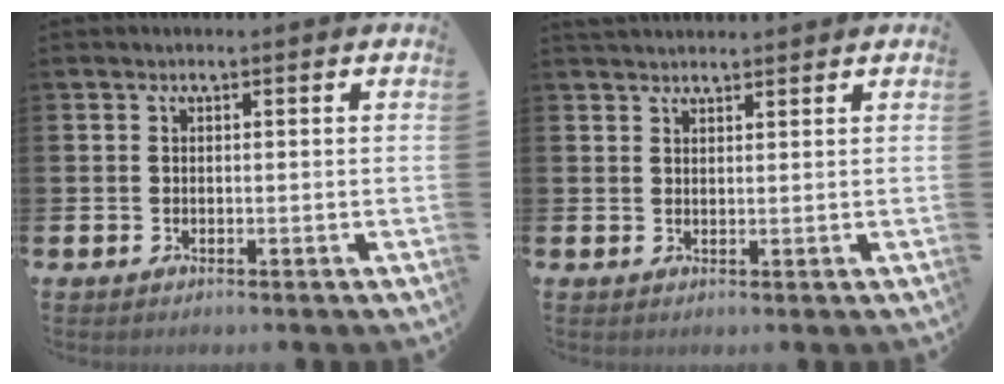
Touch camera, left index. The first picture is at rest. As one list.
[{"total": 2.1, "force": [2.1, 0.5, 0.2], "torque": [0.004, -0.006, 0.035]}]